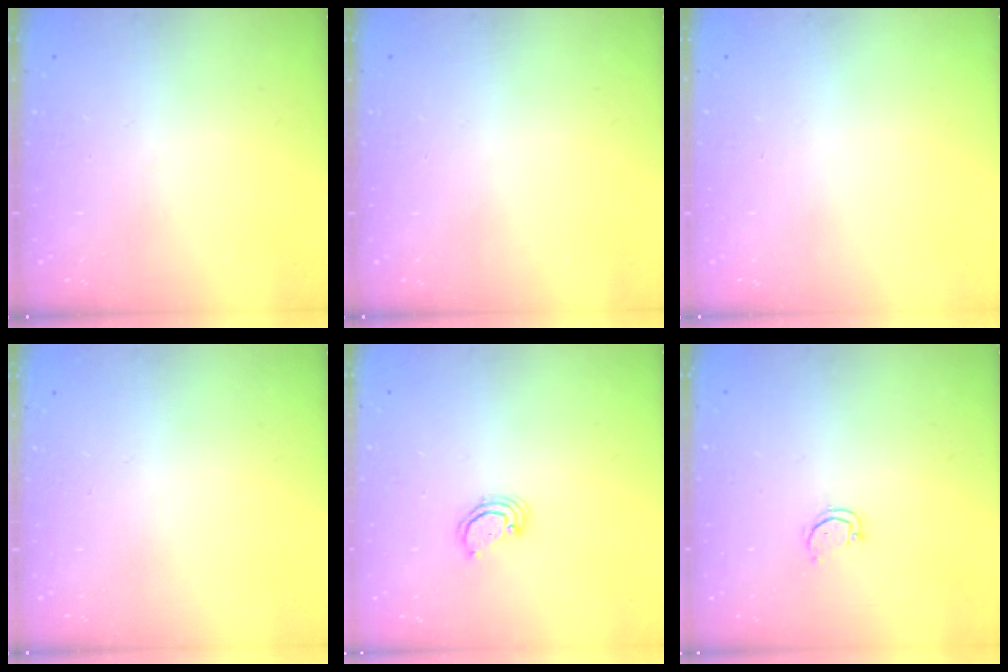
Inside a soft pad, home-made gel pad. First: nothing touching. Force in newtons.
{"total": 0.0}
{"total": 0.0}
{"total": 0.0}
{"total": 2.6, "press": 2.6, "slide": 0.2}
{"total": 2.6, "press": 2.6, "slide": 0.2}